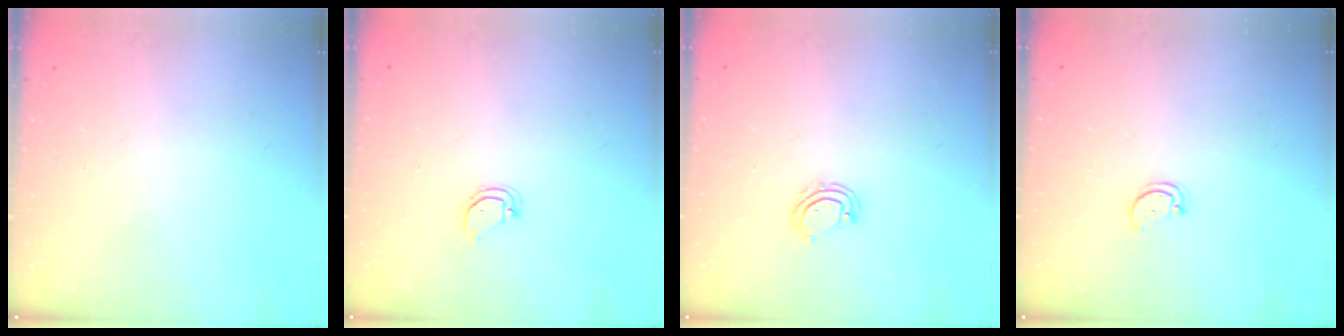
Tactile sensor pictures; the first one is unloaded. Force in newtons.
{"total": 3.0, "press": 3.0, "slide": 0.2}
{"total": 5.0, "press": 5.0, "slide": 0.3}
{"total": 2.9, "press": 2.9, "slide": 0.4}